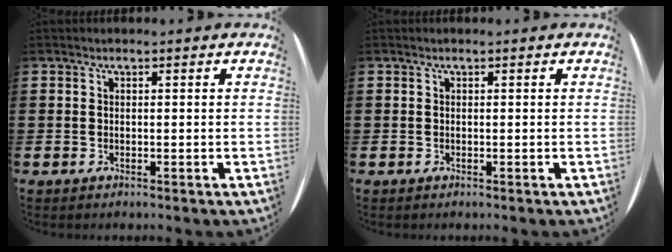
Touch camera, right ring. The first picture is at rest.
{"total": 0.0}